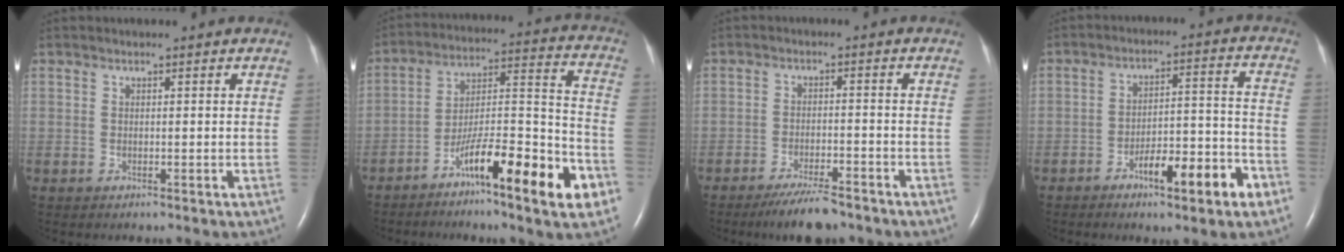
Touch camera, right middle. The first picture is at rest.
{"total": 16.4, "force": [-8.8, 1.8, 13.6], "torque": [-0.214, 0.005, -0.140]}
{"total": 6.4, "force": [-5.3, 1.1, 3.5], "torque": [-0.063, -0.012, -0.090]}
{"total": 10.6, "force": [-5.9, 1.9, 8.6], "torque": [-0.130, 0.016, -0.085]}